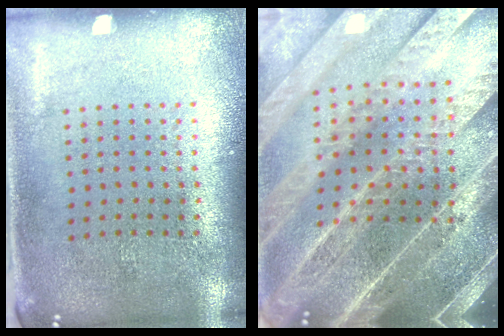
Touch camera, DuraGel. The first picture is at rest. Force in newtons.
{"total": 5.4, "press": 4.6, "slide": 2.8}